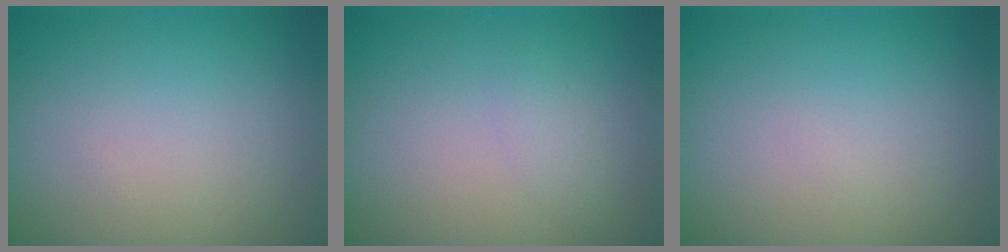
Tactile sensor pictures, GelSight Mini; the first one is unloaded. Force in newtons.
{"total": 1.0, "press": 1.0, "slide": 0.1}
{"total": 0.0}